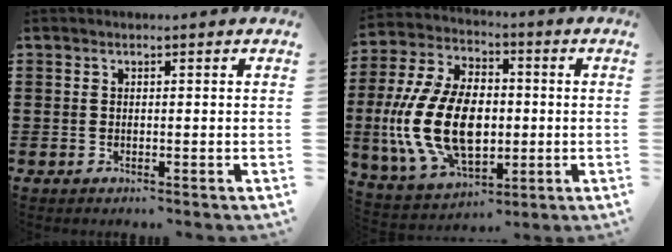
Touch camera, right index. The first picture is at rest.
{"total": 16.0, "force": [-1.6, 9.8, 12.6], "torque": [-0.296, -0.001, -0.029]}